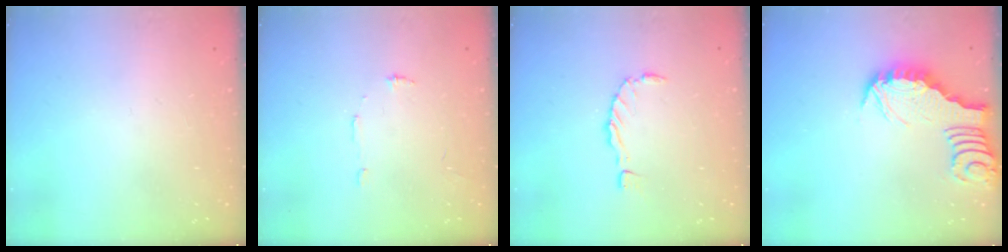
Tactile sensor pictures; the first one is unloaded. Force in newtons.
{"total": 4.7, "press": 4.7, "slide": 0.3}
{"total": 0.0}
{"total": 2.6, "press": 2.6, "slide": 0.2}